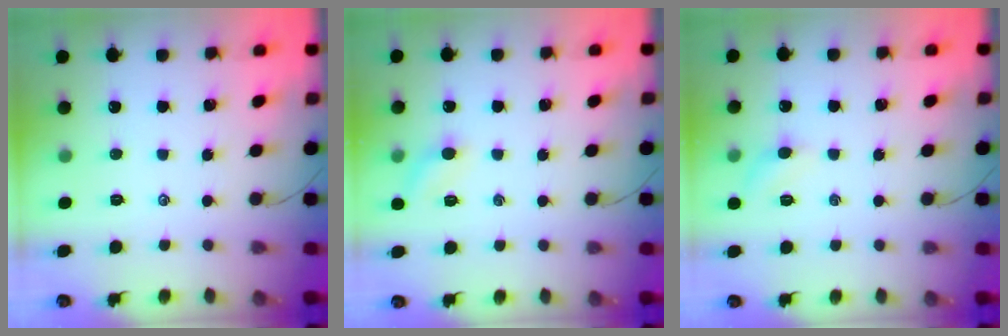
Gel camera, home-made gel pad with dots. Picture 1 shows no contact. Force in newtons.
{"total": 6.8, "press": 6.5, "slide": 2.1}
{"total": 5.1, "press": 4.9, "slide": 1.4}